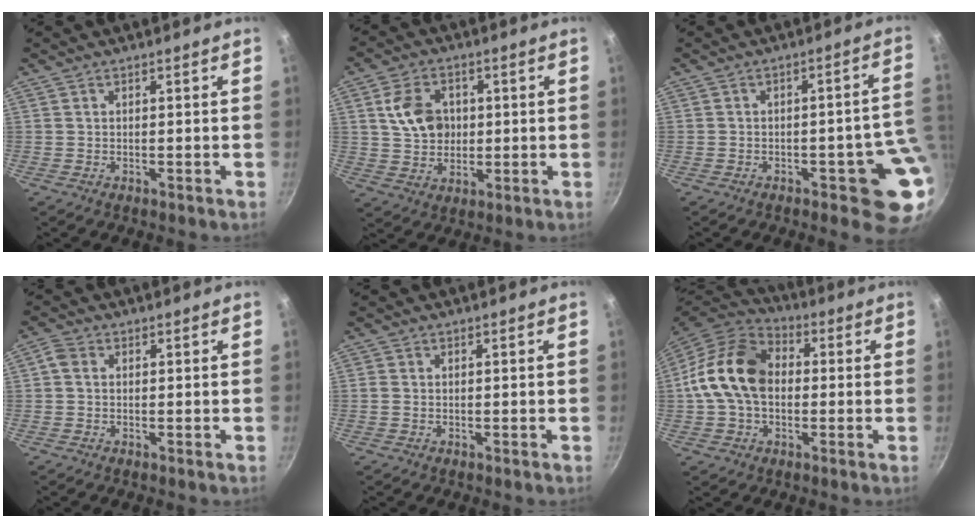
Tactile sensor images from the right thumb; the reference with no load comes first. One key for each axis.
{"total": 9.7, "fx": 1.8, "fy": 7.5, "fz": 5.8, "tx": -0.082, "ty": 0.000, "tz": 0.030}
{"total": 10.5, "fx": -2.7, "fy": 4.2, "fz": 9.3, "tx": -0.042, "ty": 0.029, "tz": -0.031}
{"total": 2.4, "fx": 0.3, "fy": 1.8, "fz": 1.4, "tx": -0.032, "ty": 0.010, "tz": -0.002}
{"total": 1.1, "fx": -0.1, "fy": 1.0, "fz": 0.6, "tx": -0.012, "ty": 0.003, "tz": -0.004}
{"total": 16.3, "fx": 0.4, "fy": 11.8, "fz": 11.3, "tx": -0.184, "ty": 0.033, "tz": -0.009}